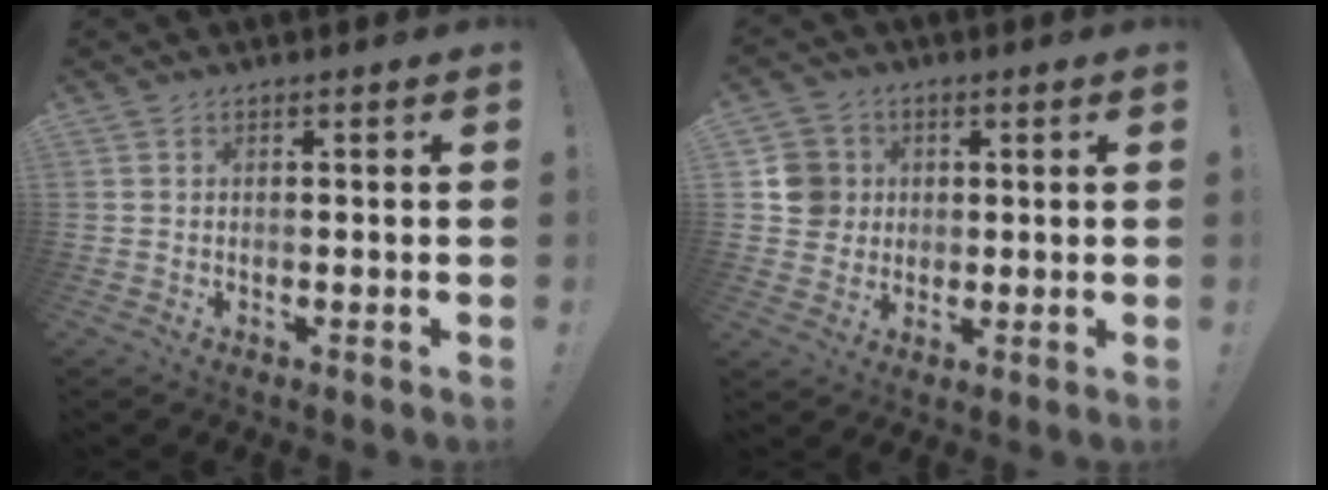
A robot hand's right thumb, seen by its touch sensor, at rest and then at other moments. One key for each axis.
{"total": 8.2, "fx": 1.6, "fy": 7.8, "fz": 1.8, "tx": -0.021, "ty": -0.005, "tz": 0.035}